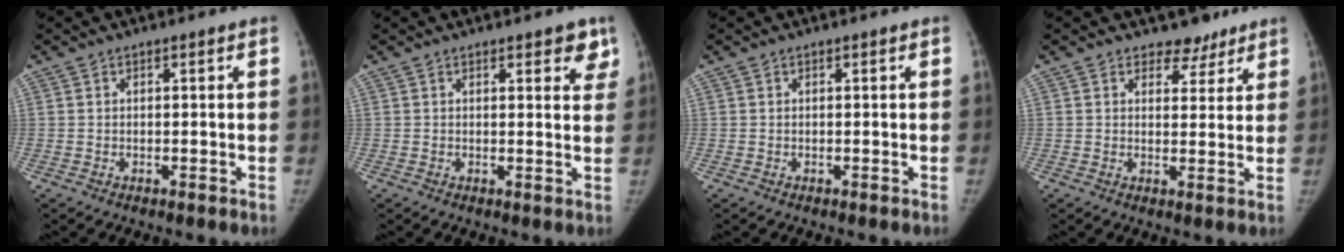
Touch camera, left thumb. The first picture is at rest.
{"total": 5.0, "force": [3.1, 2.0, 3.4], "torque": [-0.008, -0.011, 0.031]}
{"total": 0.0}
{"total": 4.3, "force": [3.4, 2.6, 0.5], "torque": [0.026, -0.021, 0.048]}